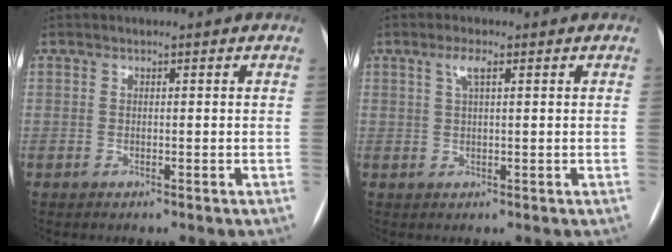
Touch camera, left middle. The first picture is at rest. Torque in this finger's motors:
{"motor_torque": [0.03, -0.03, 0.01, 0.02]}